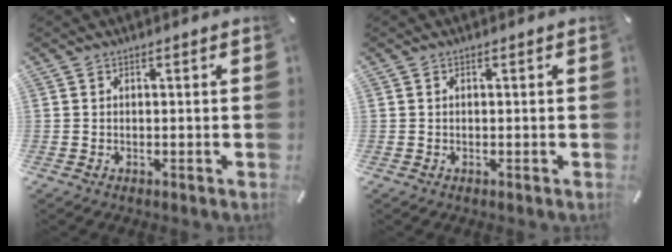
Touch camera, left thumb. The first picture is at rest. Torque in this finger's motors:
{"motor_torque": [0.22, 0.38, 0.09, -0.22, 0.00]}